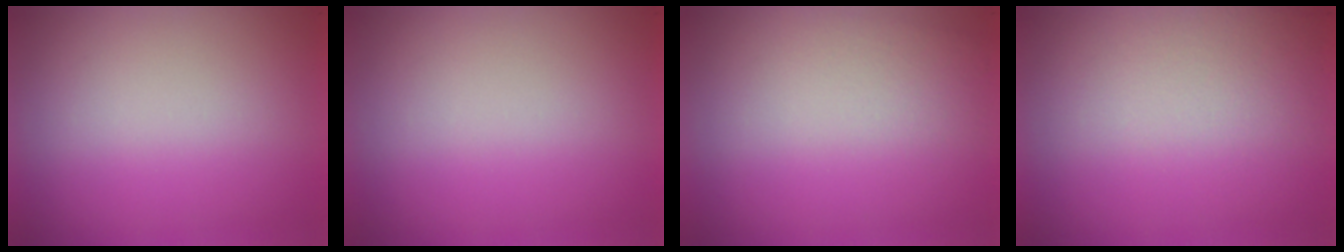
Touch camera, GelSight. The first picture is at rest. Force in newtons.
{"total": 0.0}
{"total": 1.0}
{"total": 2.1}